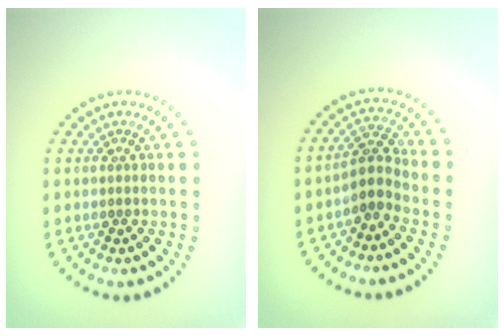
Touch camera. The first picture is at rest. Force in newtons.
{"total": 2.5, "press": 1.9, "slide": 1.6}